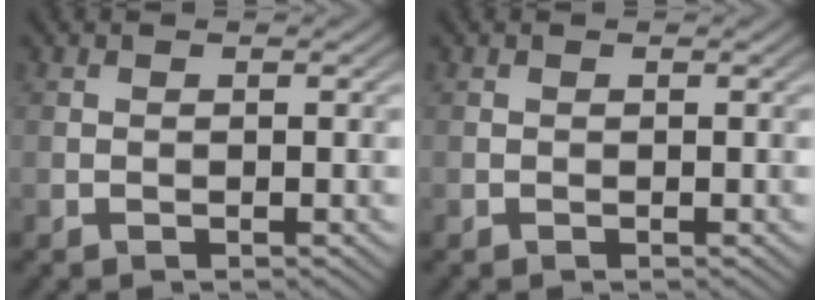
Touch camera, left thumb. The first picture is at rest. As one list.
[{"total": 0.0}]